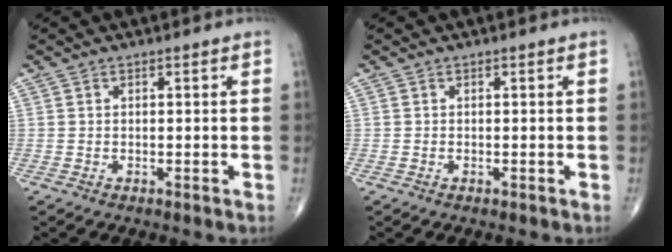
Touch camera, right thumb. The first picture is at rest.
{"total": 0.0}